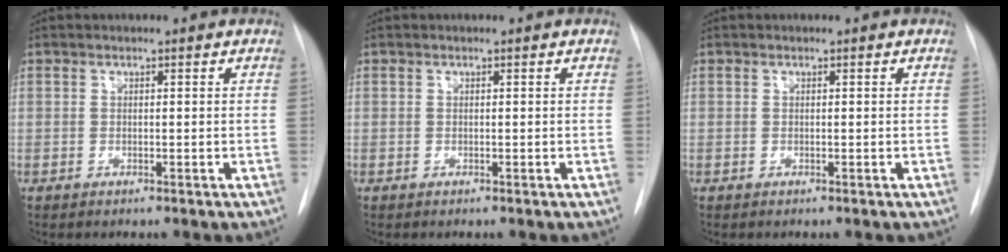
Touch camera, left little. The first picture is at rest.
{"total": 0.0}
{"total": 0.0}